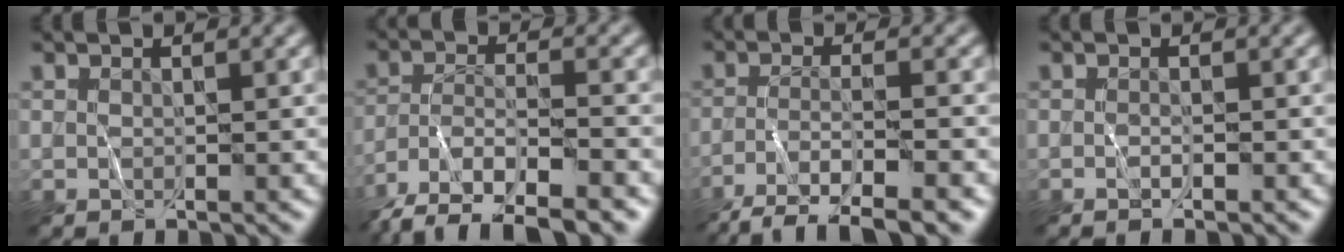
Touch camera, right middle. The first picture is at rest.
{"total": 8.5, "force": [-6.8, 2.4, 4.5], "torque": [-0.071, -0.016, -0.121]}
{"total": 7.1, "force": [-5.3, 1.3, 4.6], "torque": [-0.064, 0.002, -0.096]}
{"total": 0.6, "force": [-0.6, -0.2, 0.3], "torque": [-0.002, -0.004, -0.011]}